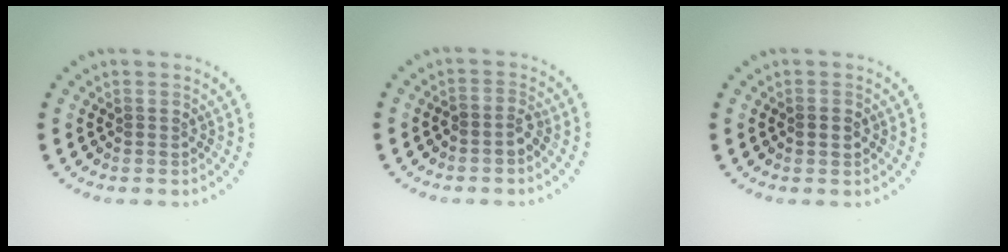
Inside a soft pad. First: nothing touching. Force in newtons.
{"total": 1.3, "press": 1.1, "slide": 0.7}
{"total": 1.7, "press": 1.7, "slide": 0.0}